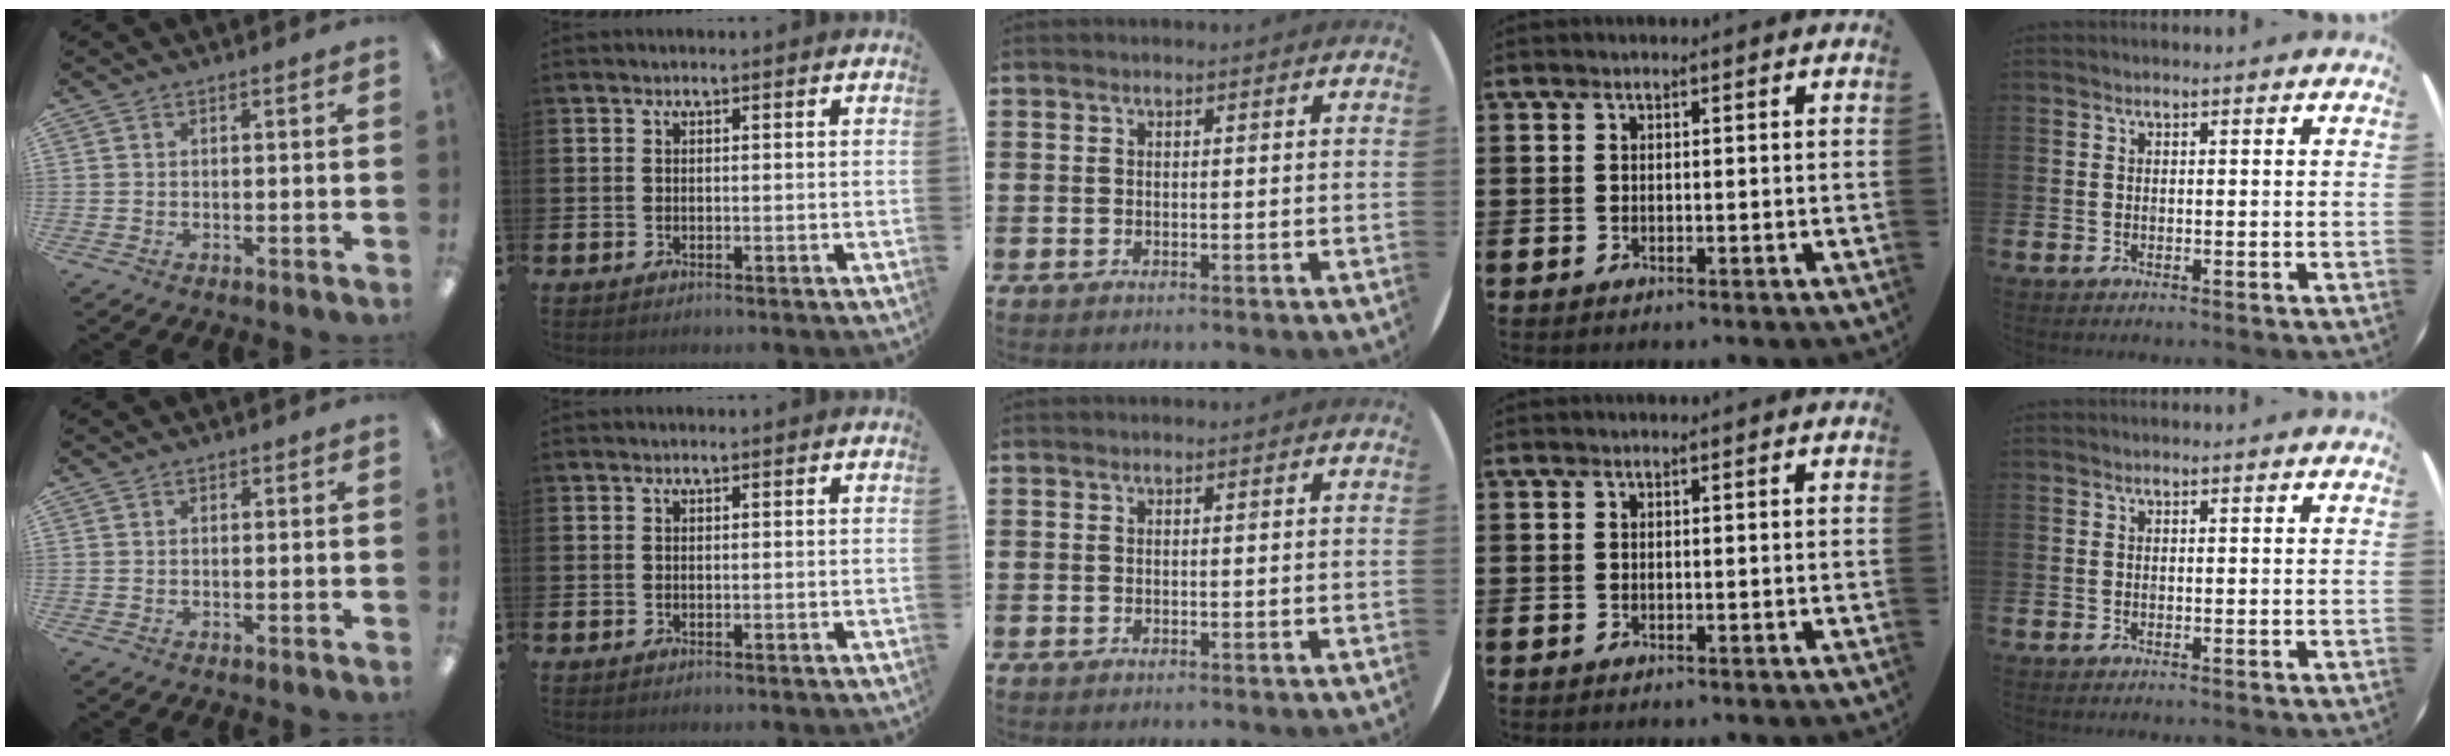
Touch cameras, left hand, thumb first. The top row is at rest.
{}